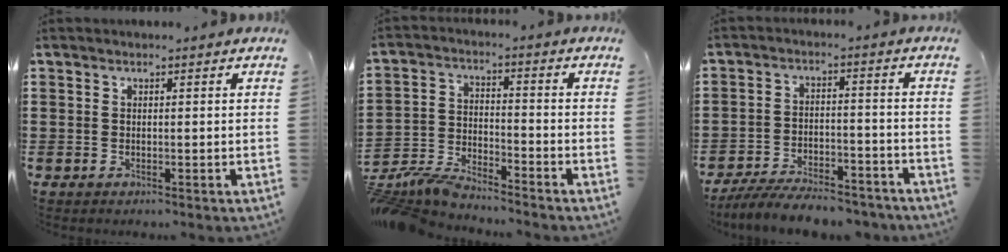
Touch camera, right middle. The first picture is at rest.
{"total": 6.7, "force": [-6.6, 0.4, 1.1], "torque": [-0.040, -0.002, -0.137]}
{"total": 6.8, "force": [-6.4, 0.9, 2.1], "torque": [-0.040, 0.005, -0.123]}